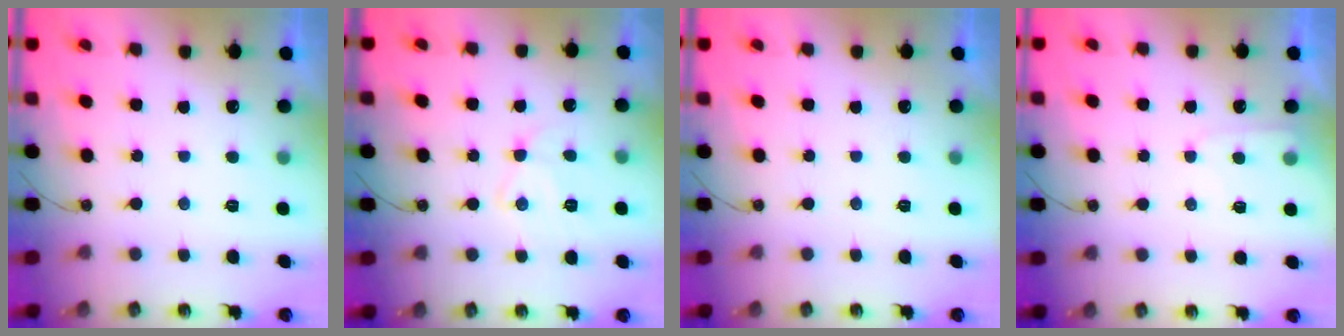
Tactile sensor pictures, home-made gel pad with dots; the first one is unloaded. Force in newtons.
{"total": 10.7, "press": 10.7, "slide": 0.7}
{"total": 0.0}
{"total": 4.5, "press": 4.4, "slide": 0.6}